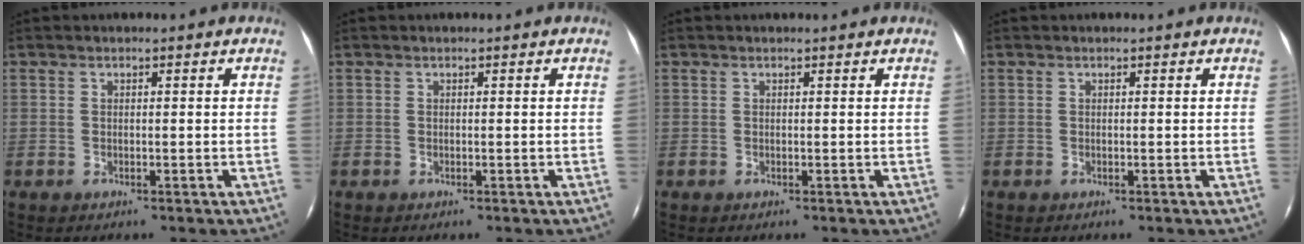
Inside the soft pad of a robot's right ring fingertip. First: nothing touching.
{"total": 0.0}
{"total": 0.7, "force": [0.7, 0.0, 0.1], "torque": [-0.010, 0.001, 0.006]}
{"total": 0.0}